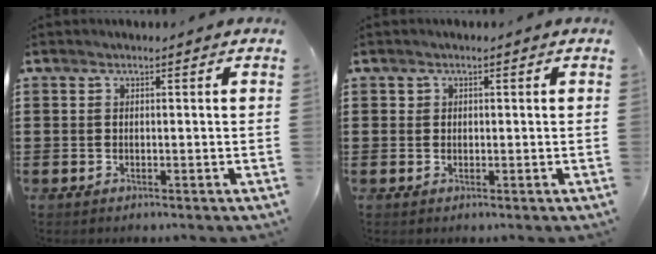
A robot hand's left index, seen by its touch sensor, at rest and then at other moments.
{"total": 0.8, "force": [0.2, 0.7, 0.1], "torque": [0.003, 0.001, 0.003]}